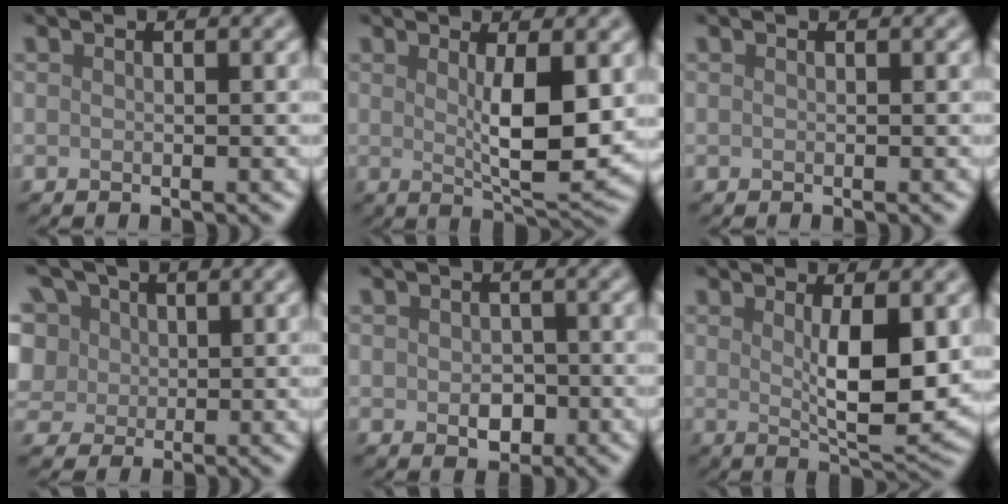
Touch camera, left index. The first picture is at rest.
{"total": 5.6, "force": [0.8, 1.3, 5.4], "torque": [-0.088, -0.013, 0.019]}
{"total": 0.0}
{"total": 11.5, "force": [4.6, 8.7, 5.9], "torque": [-0.124, 0.043, 0.053]}
{"total": 2.2, "force": [-0.3, 1.6, 1.5], "torque": [-0.024, -0.006, -0.005]}
{"total": 6.1, "force": [0.9, 1.6, 5.9], "torque": [-0.091, -0.013, 0.021]}